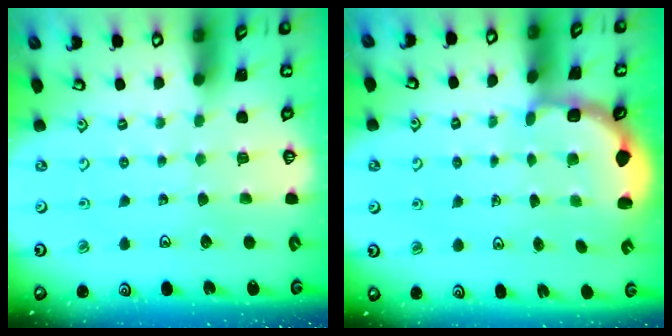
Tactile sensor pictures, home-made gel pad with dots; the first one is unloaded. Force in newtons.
{"total": 2.8, "press": 2.5, "slide": 1.4}